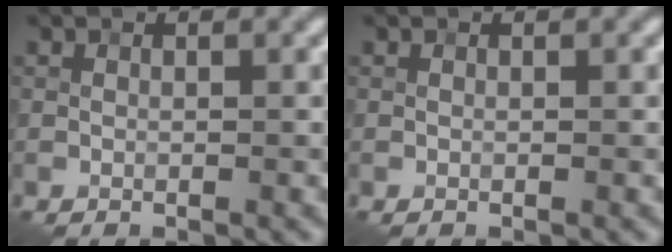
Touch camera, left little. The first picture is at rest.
{"total": 0.0}